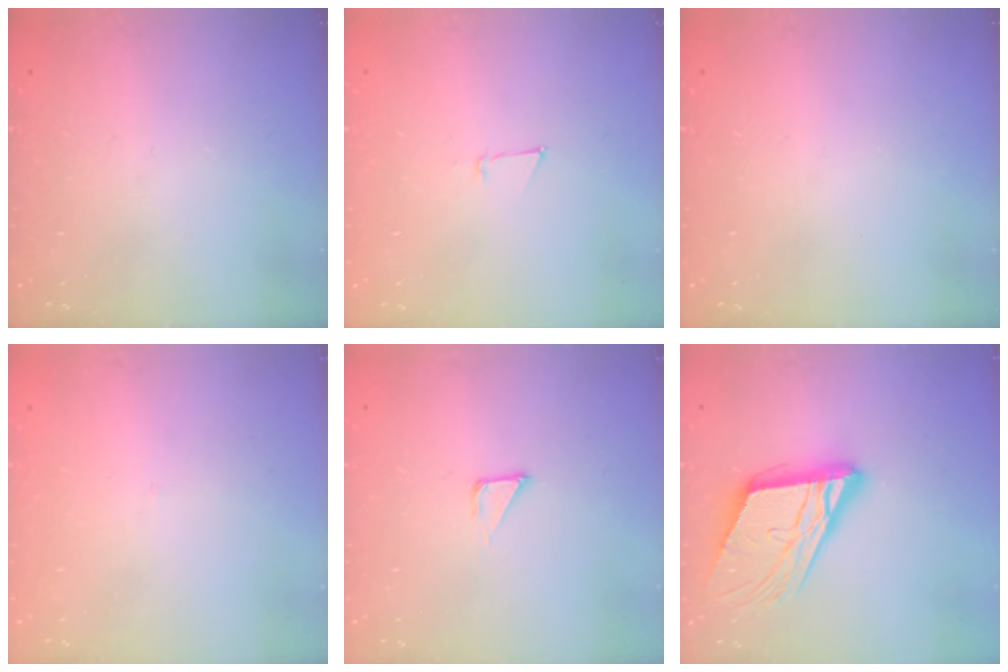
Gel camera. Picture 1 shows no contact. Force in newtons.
{"total": 3.3, "press": 3.3, "slide": 0.6}
{"total": 0.0}
{"total": 1.5, "press": 1.5, "slide": 0.1}
{"total": 2.8, "press": 2.8, "slide": 0.1}
{"total": 17.6, "press": 17.4, "slide": 2.6}